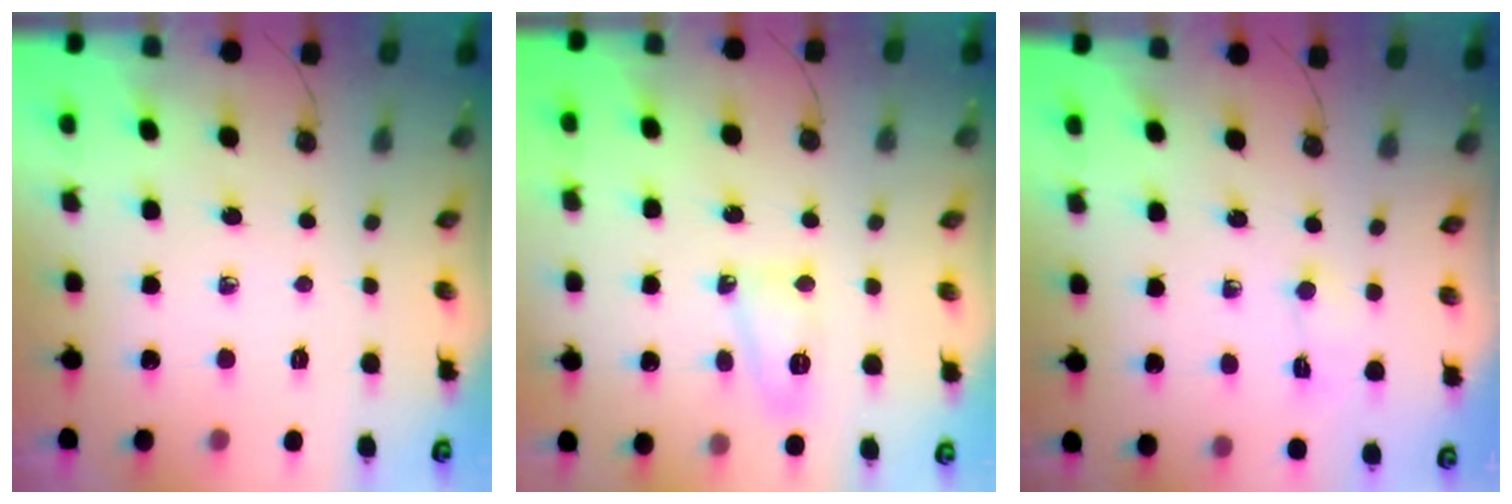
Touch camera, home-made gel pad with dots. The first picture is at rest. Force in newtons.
{"total": 6.6, "press": 6.4, "slide": 1.8}
{"total": 1.2, "press": 1.0, "slide": 0.6}